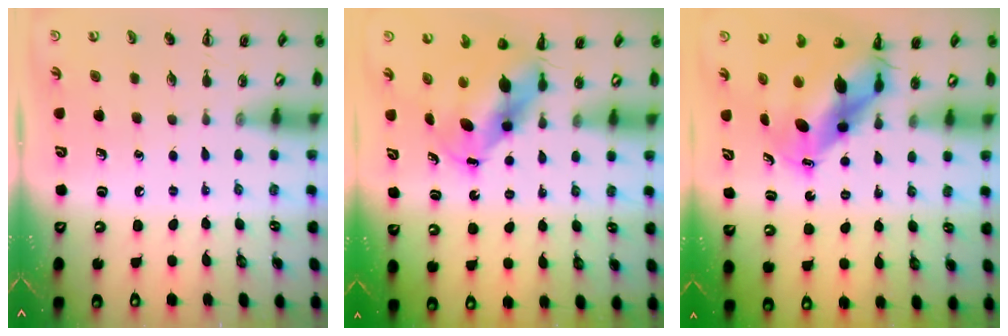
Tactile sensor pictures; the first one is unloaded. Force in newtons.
{"total": 6.3, "press": 6.1, "slide": 1.6}
{"total": 11.1, "press": 10.6, "slide": 3.5}